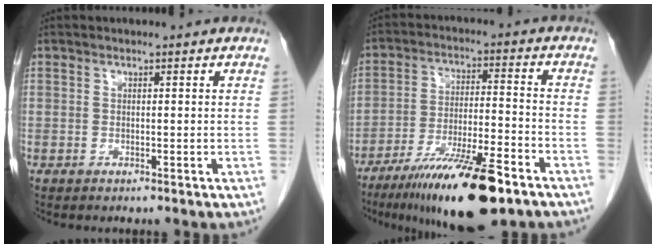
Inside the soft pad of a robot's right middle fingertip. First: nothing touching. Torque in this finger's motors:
{"motor_torque": [1.15, -0.99, 0.38, 0.16]}